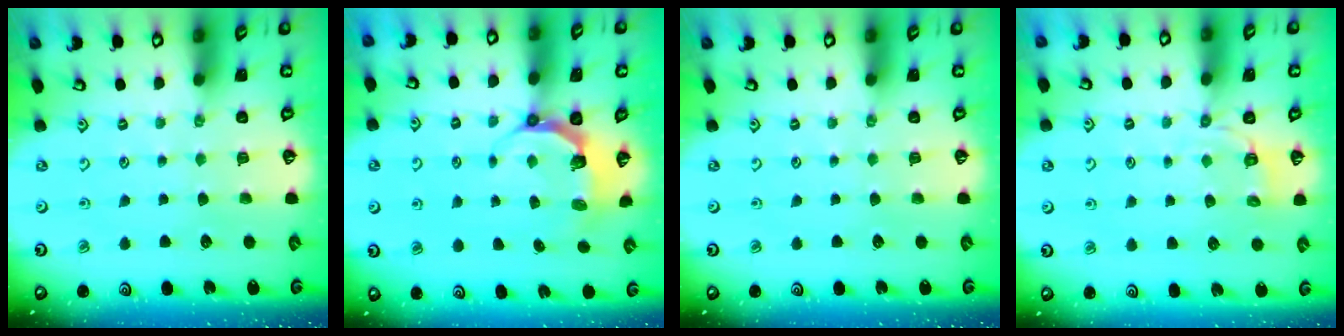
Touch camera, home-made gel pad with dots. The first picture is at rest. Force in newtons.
{"total": 6.2, "press": 5.0, "slide": 3.6}
{"total": 0.0}
{"total": 2.7, "press": 1.4, "slide": 2.3}